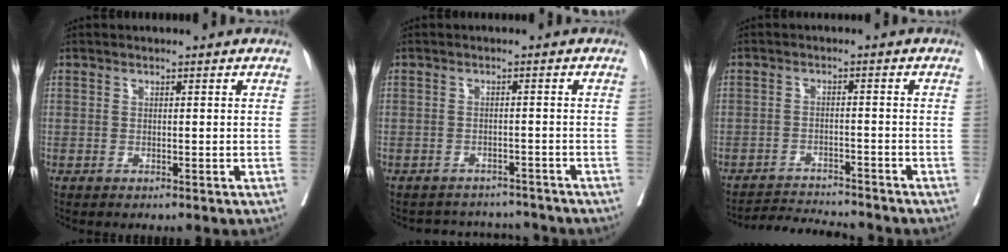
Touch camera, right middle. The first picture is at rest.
{"total": 6.5, "force": [-6.3, 1.8, -0.3], "torque": [0.009, 0.018, -0.077]}
{"total": 6.6, "force": [-6.6, -0.1, 0.6], "torque": [-0.008, -0.004, -0.110]}